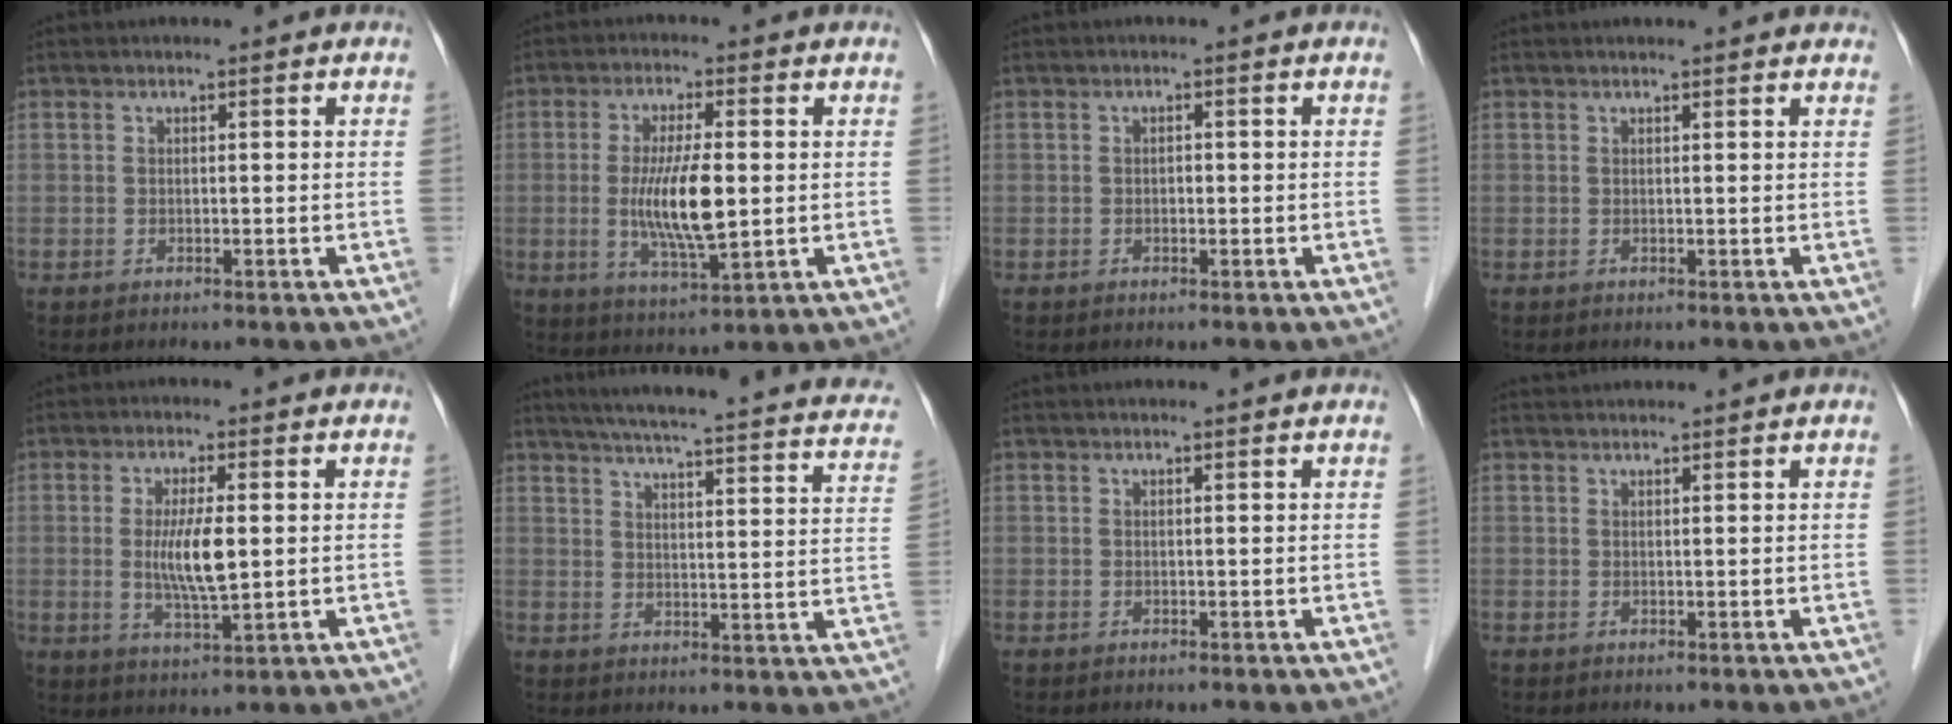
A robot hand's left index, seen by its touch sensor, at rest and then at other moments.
{"total": 9.2, "force": [-0.2, 1.6, 9.1], "torque": [-0.180, -0.014, -0.004]}
{"total": 0.8, "force": [-0.1, 0.5, 0.6], "torque": [-0.008, 0.002, -0.004]}
{"total": 4.9, "force": [4.5, 1.0, 1.5], "torque": [-0.014, 0.019, 0.041]}
{"total": 6.6, "force": [0.3, 1.2, 6.5], "torque": [-0.127, -0.010, 0.007]}
{"total": 25.2, "force": [21.2, 3.1, 13.3], "torque": [-0.182, -0.006, 0.244]}
{"total": 1.4, "force": [1.4, 0.0, 0.3], "torque": [-0.010, 0.010, 0.016]}
{"total": 2.7, "force": [2.7, 0.3, 0.3], "torque": [-0.008, 0.030, 0.043]}